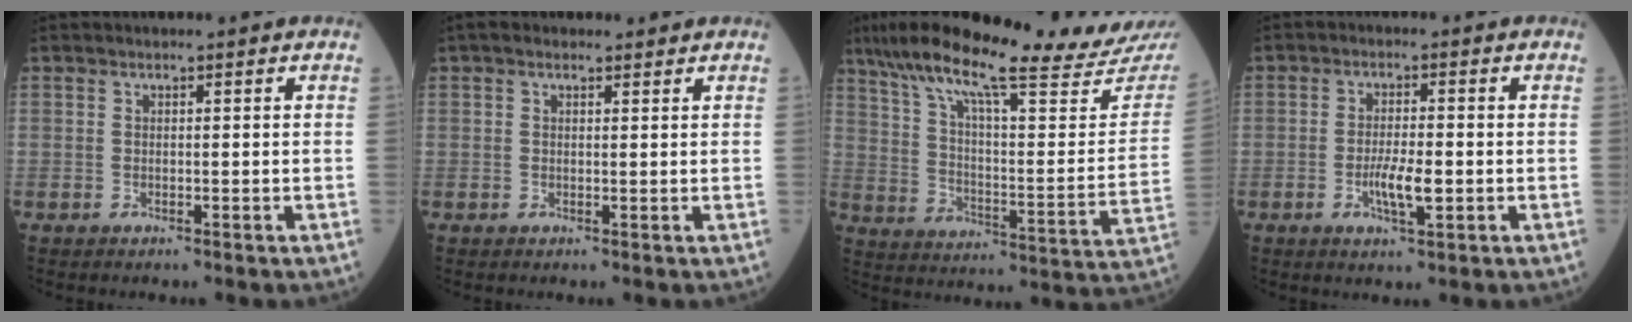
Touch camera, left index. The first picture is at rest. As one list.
[{"total": 1.9, "force": [1.4, 0.9, 1.0], "torque": [-0.022, 0.019, 0.022]}, {"total": 27.0, "force": [22.8, 1.0, 14.4], "torque": [-0.242, -0.041, 0.323]}, {"total": 4.6, "force": [-1.2, 1.0, 4.3], "torque": [-0.085, -0.003, -0.019]}]